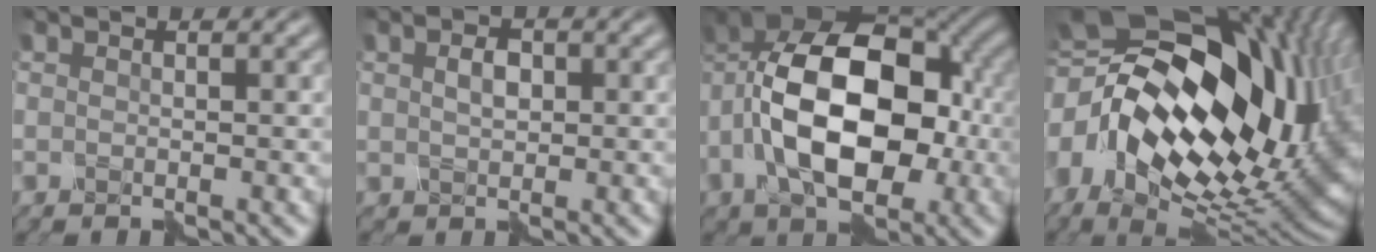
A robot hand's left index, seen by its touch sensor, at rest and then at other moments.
{"total": 1.7, "force": [0.2, 1.2, 1.2], "torque": [-0.025, 0.001, 0.003]}
{"total": 12.9, "force": [-2.0, 7.6, 10.2], "torque": [-0.158, 0.016, -0.050]}
{"total": 20.1, "force": [1.5, 11.6, 16.4], "torque": [-0.313, -0.007, 0.034]}